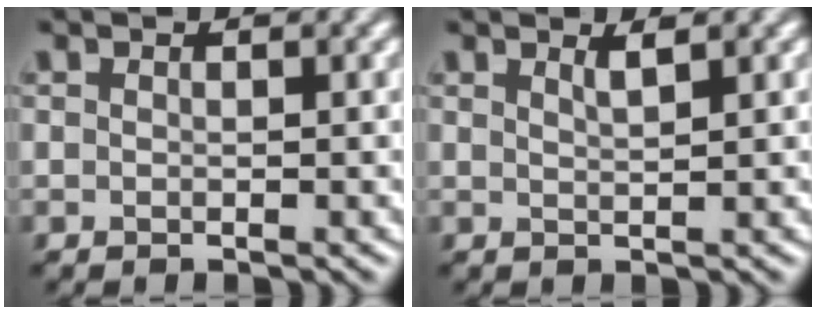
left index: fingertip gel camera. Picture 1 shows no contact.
{"total": 1.3, "force": [0.9, 0.3, 0.8], "torque": [-0.006, 0.002, 0.012]}